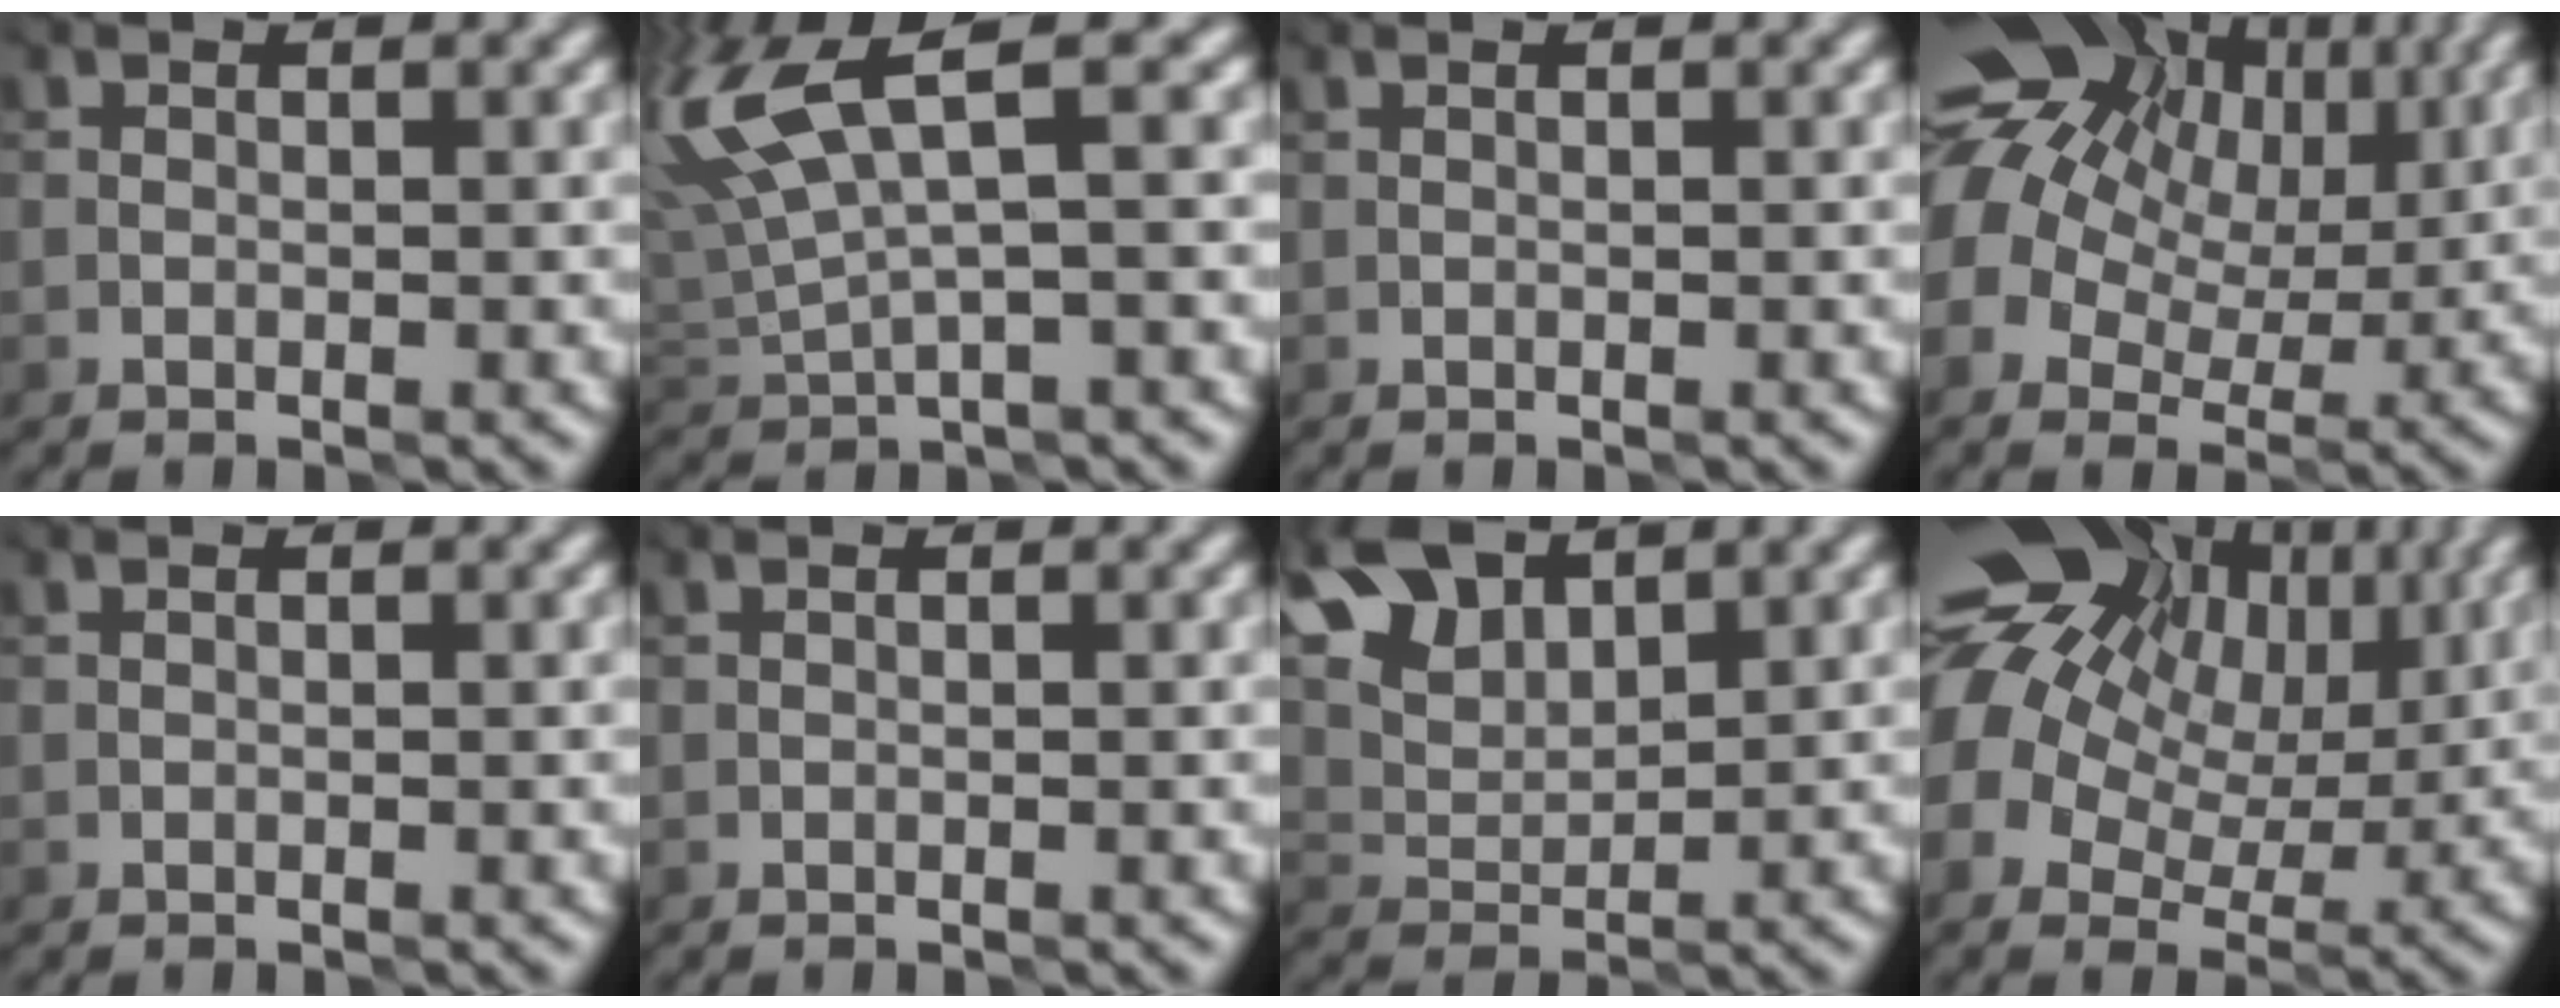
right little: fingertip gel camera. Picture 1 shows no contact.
{"total": 7.9, "force": [3.2, 1.9, 7.0], "torque": [-0.161, 0.015, 0.062]}
{"total": 0.0}
{"total": 16.3, "force": [5.0, 12.6, 9.0], "torque": [-0.190, 0.039, 0.080]}
{"total": 0.0}
{"total": 0.0}
{"total": 7.7, "force": [5.1, 4.0, 4.2], "torque": [-0.113, 0.019, 0.097]}
{"total": 17.9, "force": [5.4, 13.9, 10.0], "torque": [-0.206, 0.042, 0.080]}